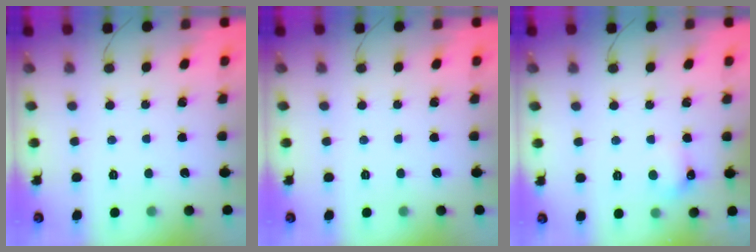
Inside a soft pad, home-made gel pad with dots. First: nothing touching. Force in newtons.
{"total": 0.0}
{"total": 5.4, "press": 5.1, "slide": 1.9}